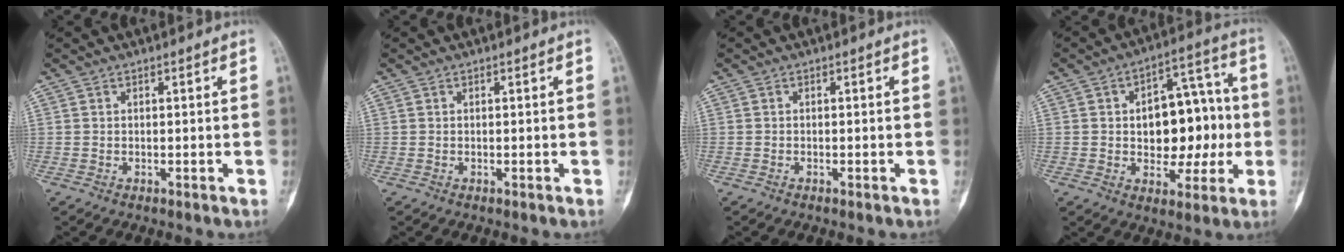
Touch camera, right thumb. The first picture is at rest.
{"total": 0.0}
{"total": 0.0}
{"total": 15.9, "force": [-0.1, 9.9, 12.5], "torque": [-0.119, 0.039, 0.005]}